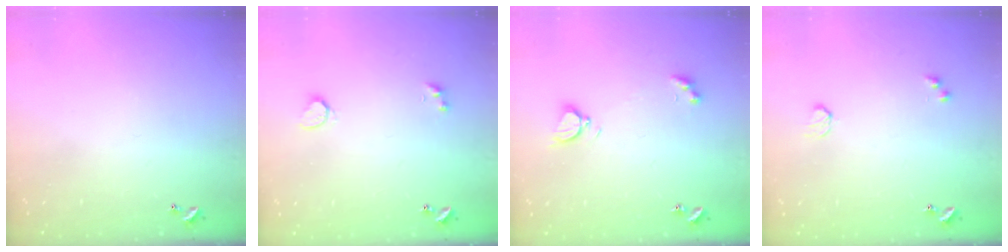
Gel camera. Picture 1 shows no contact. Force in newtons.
{"total": 2.3, "press": 2.3, "slide": 0.5}
{"total": 3.6, "press": 3.5, "slide": 0.7}
{"total": 2.9, "press": 2.9, "slide": 0.5}